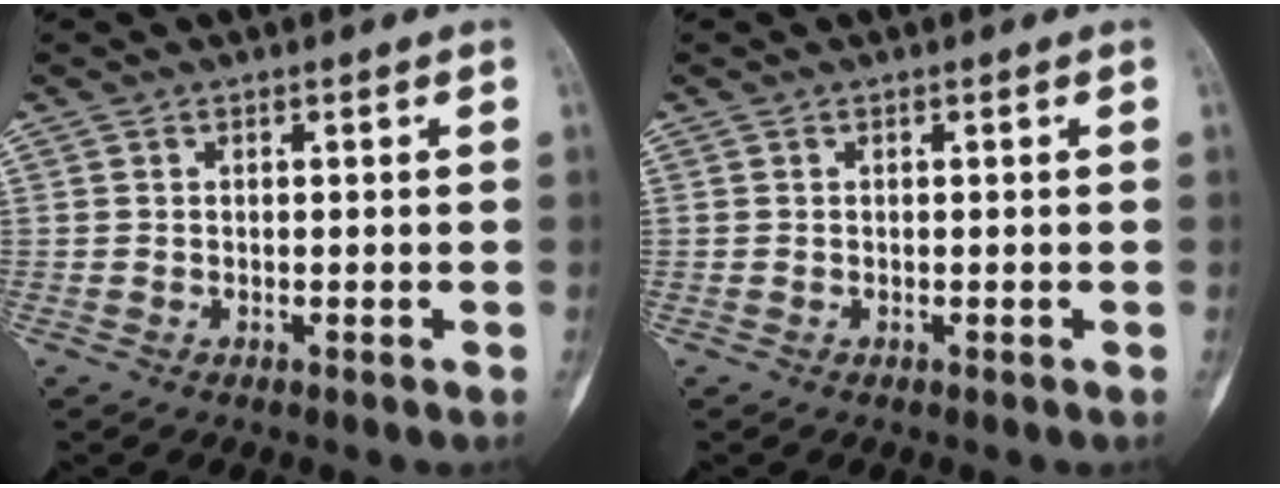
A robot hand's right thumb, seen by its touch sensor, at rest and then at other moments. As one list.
[{"total": 0.0}]